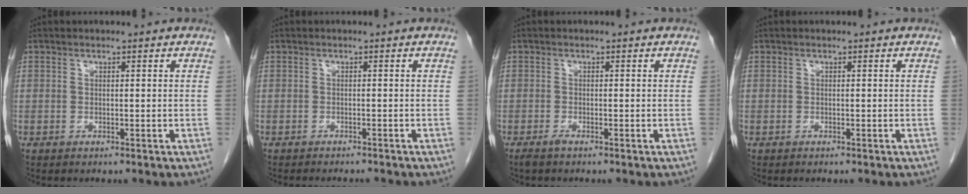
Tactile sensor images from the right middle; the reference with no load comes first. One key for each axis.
{"total": 3.6, "fx": -3.4, "fy": 0.3, "fz": 1.1, "tx": -0.011, "ty": -0.007, "tz": -0.044}
{"total": 1.1, "fx": -0.8, "fy": 0.0, "fz": 0.6, "tx": -0.018, "ty": -0.004, "tz": -0.016}
{"total": 0.0}